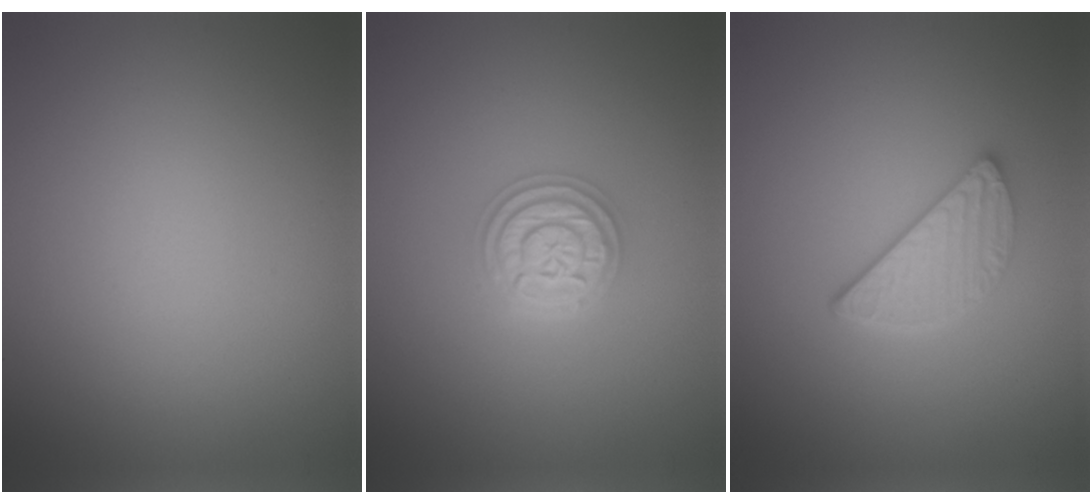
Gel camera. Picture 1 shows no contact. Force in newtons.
{"total": 3.7, "press": 3.7, "slide": 0.5}
{"total": 3.2, "press": 2.6, "slide": 1.8}